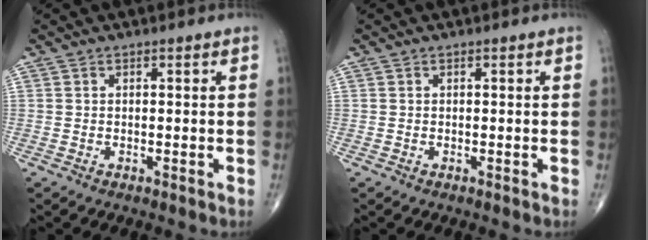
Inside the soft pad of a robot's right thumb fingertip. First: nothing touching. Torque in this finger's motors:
{"motor_torque": [-0.17, -0.17, 0.00, 0.00, 0.00]}